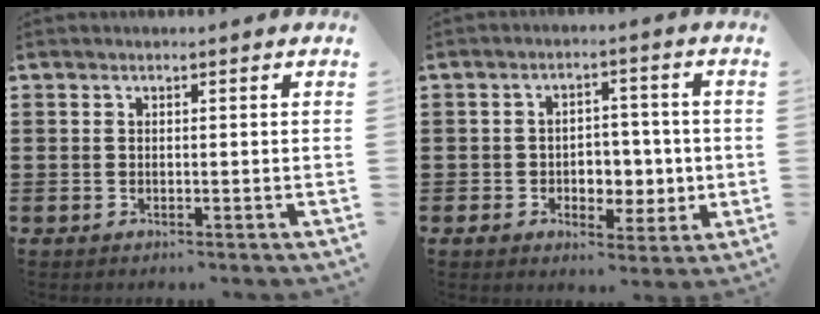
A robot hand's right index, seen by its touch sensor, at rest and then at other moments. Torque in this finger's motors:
{"motor_torque": [-0.07, -0.03, 0.14, 0.06]}